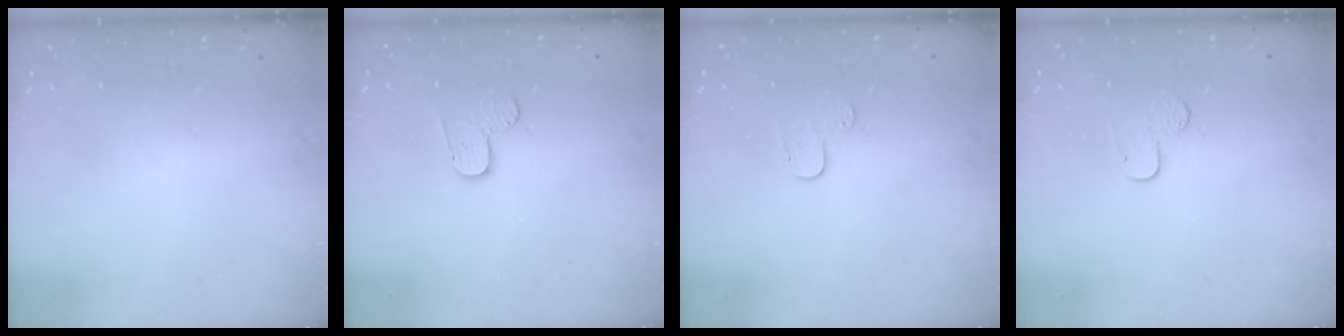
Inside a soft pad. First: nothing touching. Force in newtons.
{"total": 3.3, "press": 3.3, "slide": 0.3}
{"total": 4.1, "press": 4.1, "slide": 0.4}
{"total": 5.5, "press": 5.5, "slide": 0.5}